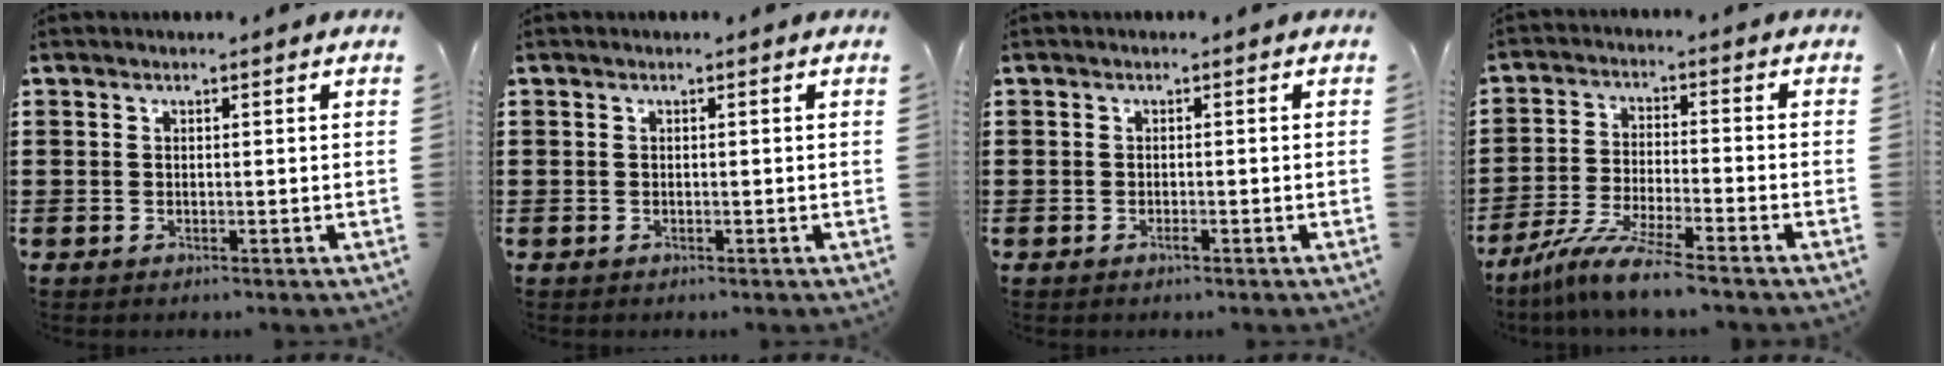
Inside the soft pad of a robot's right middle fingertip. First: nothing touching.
{"total": 0.0}
{"total": 0.6, "force": [-0.4, 0.1, 0.5], "torque": [-0.010, -0.003, -0.007]}
{"total": 7.8, "force": [-6.7, -0.4, 4.0], "torque": [-0.083, -0.015, -0.129]}